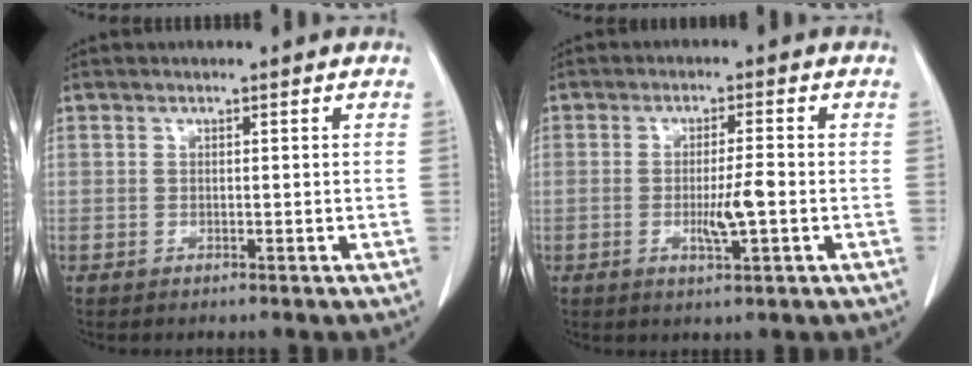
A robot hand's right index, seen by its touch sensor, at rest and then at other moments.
{"total": 4.6, "force": [-1.0, 0.2, 4.5], "torque": [-0.078, -0.006, -0.016]}